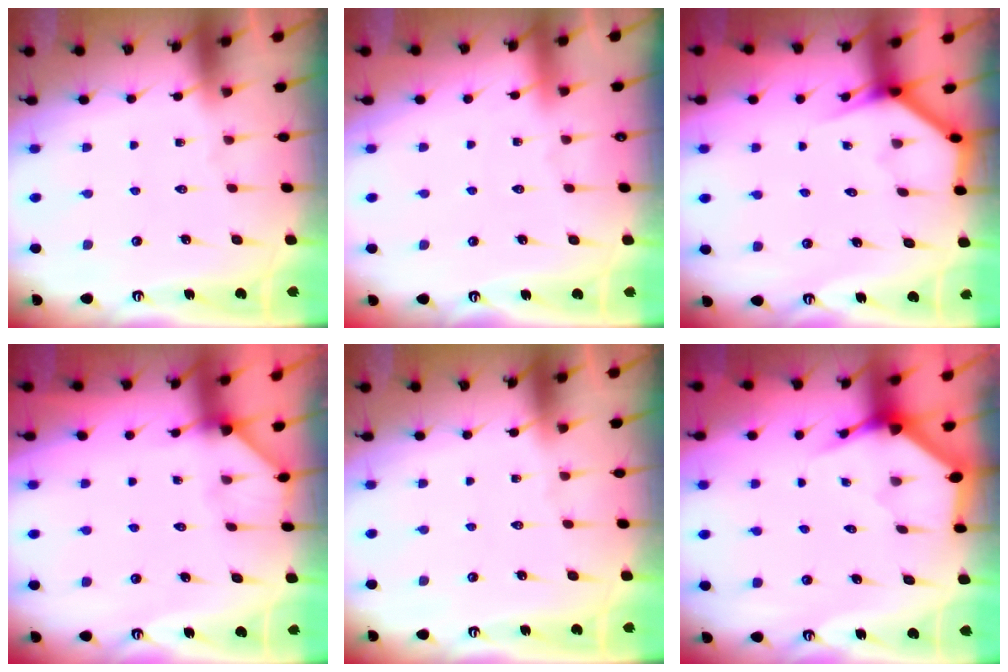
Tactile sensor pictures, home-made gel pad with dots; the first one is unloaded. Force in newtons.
{"total": 1.1, "press": 1.1, "slide": 0.2}
{"total": 3.7, "press": 3.7, "slide": 0.3}
{"total": 2.0, "press": 2.0, "slide": 0.3}
{"total": 0.0}
{"total": 3.6, "press": 3.6, "slide": 0.1}